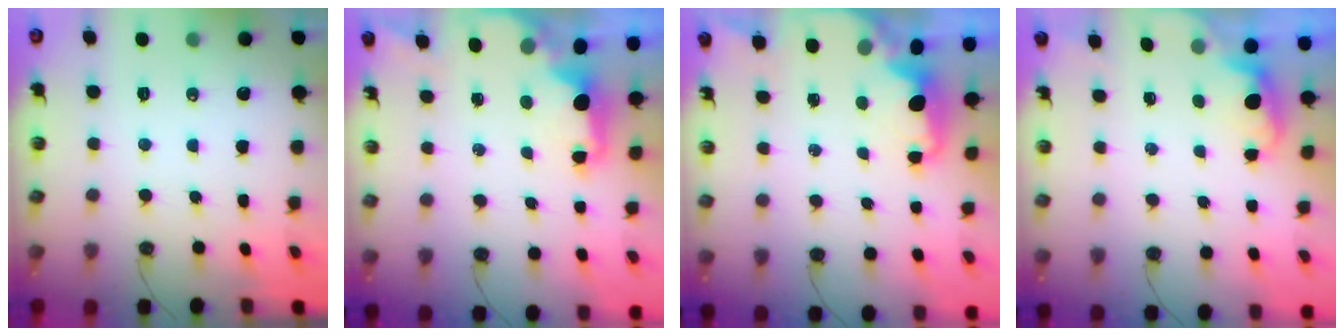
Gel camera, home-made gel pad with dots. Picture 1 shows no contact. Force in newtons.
{"total": 1.9, "press": 1.8, "slide": 0.7}
{"total": 2.1, "press": 2.0, "slide": 0.8}
{"total": 1.0, "press": 0.7, "slide": 0.7}